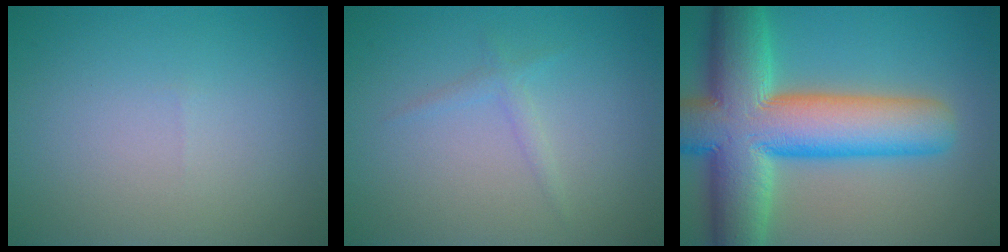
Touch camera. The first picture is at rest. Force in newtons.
{"total": 1.1, "press": 1.1, "slide": 0.1}
{"total": 14.4, "press": 14.3, "slide": 0.7}